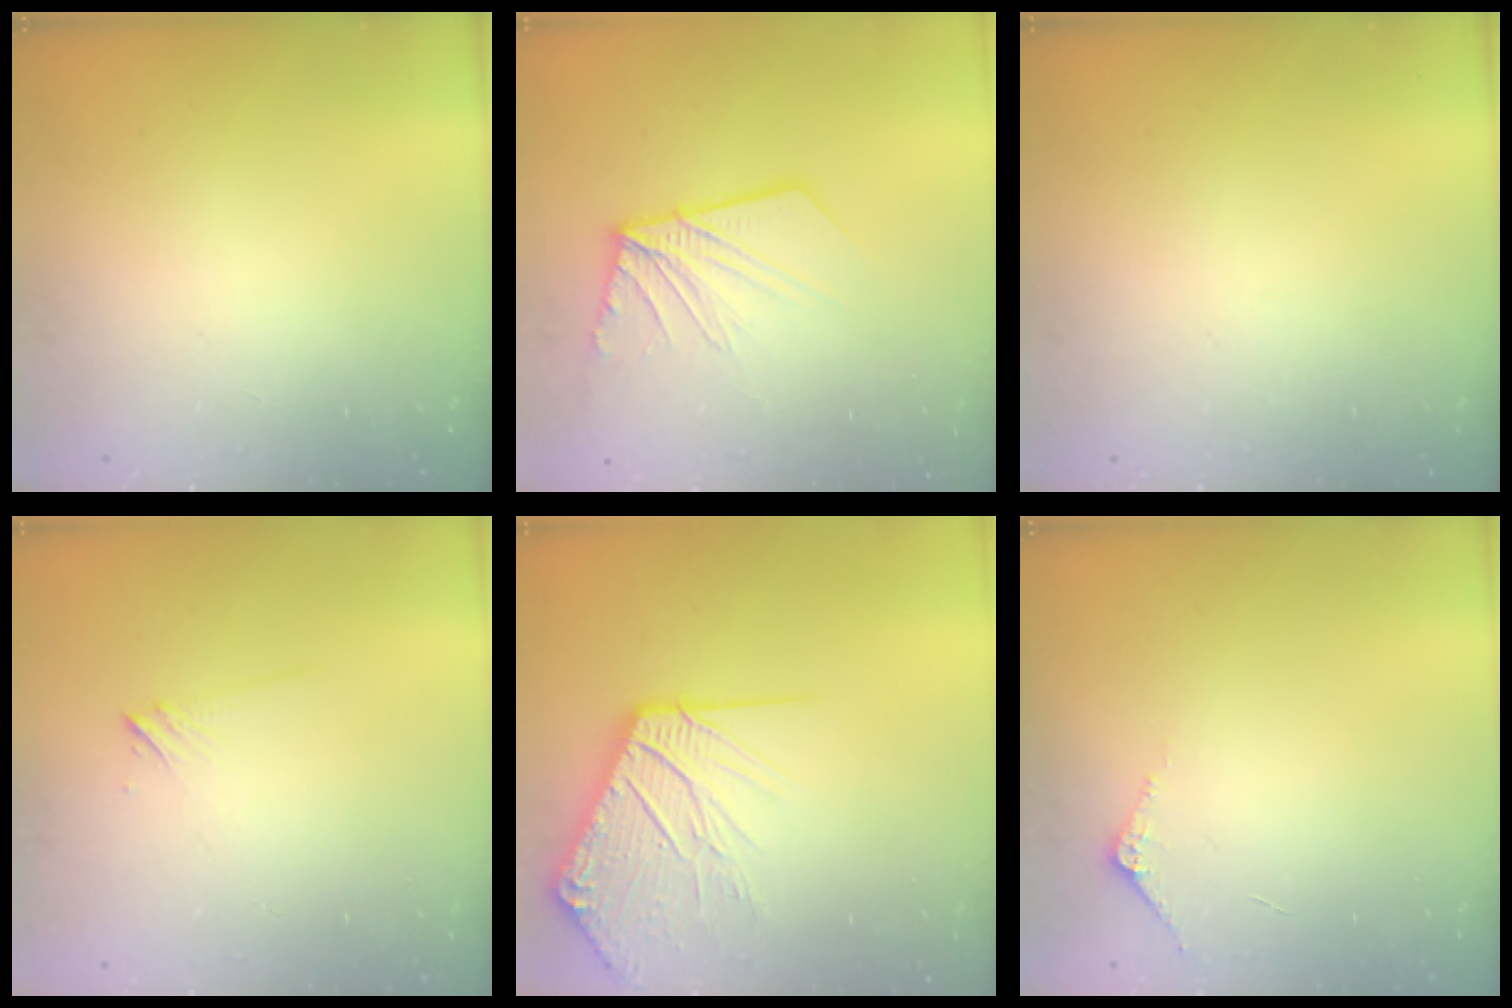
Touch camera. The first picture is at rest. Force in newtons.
{"total": 11.8, "press": 11.6, "slide": 1.6}
{"total": 0.0}
{"total": 3.6, "press": 3.6, "slide": 0.4}
{"total": 12.8, "press": 12.6, "slide": 1.9}
{"total": 6.7, "press": 6.7, "slide": 0.7}